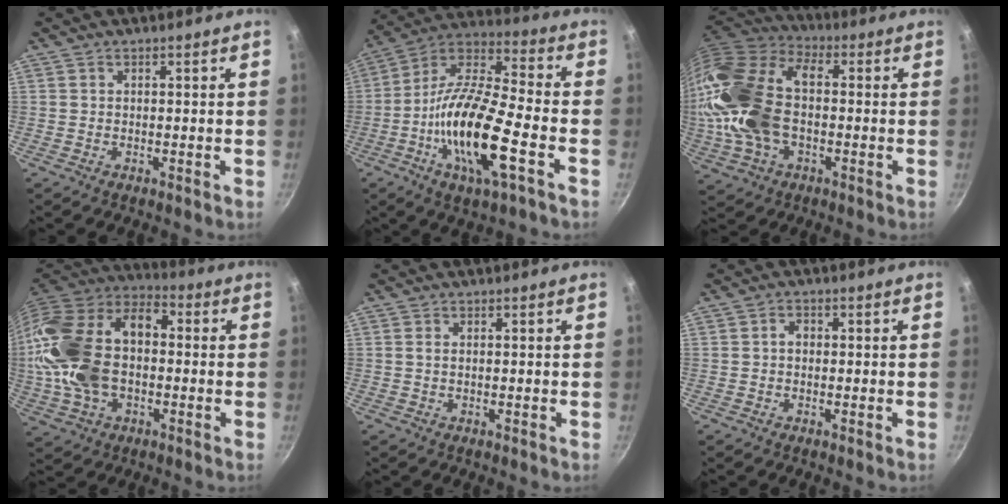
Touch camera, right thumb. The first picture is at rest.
{"total": 19.5, "force": [-6.2, 5.5, 17.7], "torque": [-0.329, 0.031, -0.135]}
{"total": 23.1, "force": [-1.1, 14.3, 18.2], "torque": [-0.370, 0.032, -0.027]}
{"total": 22.4, "force": [-0.7, 14.3, 17.2], "torque": [-0.319, 0.039, -0.021]}
{"total": 0.9, "force": [0.2, 0.5, 0.8], "torque": [-0.015, 0.001, 0.001]}
{"total": 1.8, "force": [-0.1, 1.4, 1.1], "torque": [-0.013, 0.006, -0.003]}